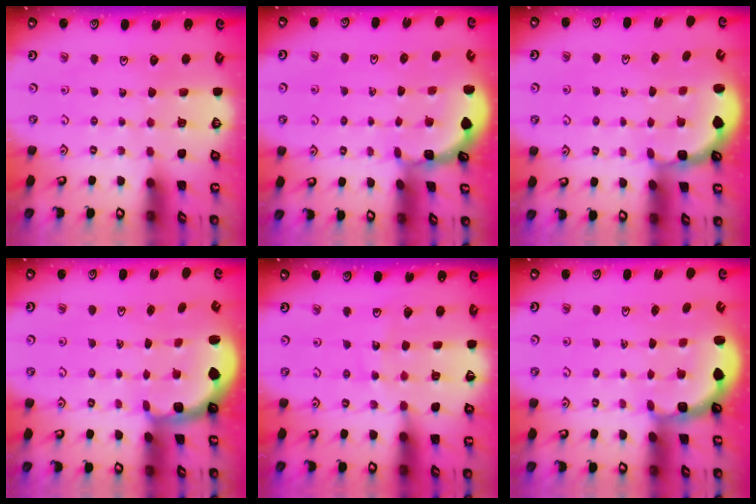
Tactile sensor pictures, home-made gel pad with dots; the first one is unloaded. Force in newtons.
{"total": 1.2, "press": 1.1, "slide": 0.1}
{"total": 2.6, "press": 2.0, "slide": 1.7}
{"total": 2.3, "press": 1.3, "slide": 1.8}
{"total": 9.6, "press": 9.6, "slide": 1.2}
{"total": 3.0, "press": 2.0, "slide": 2.2}